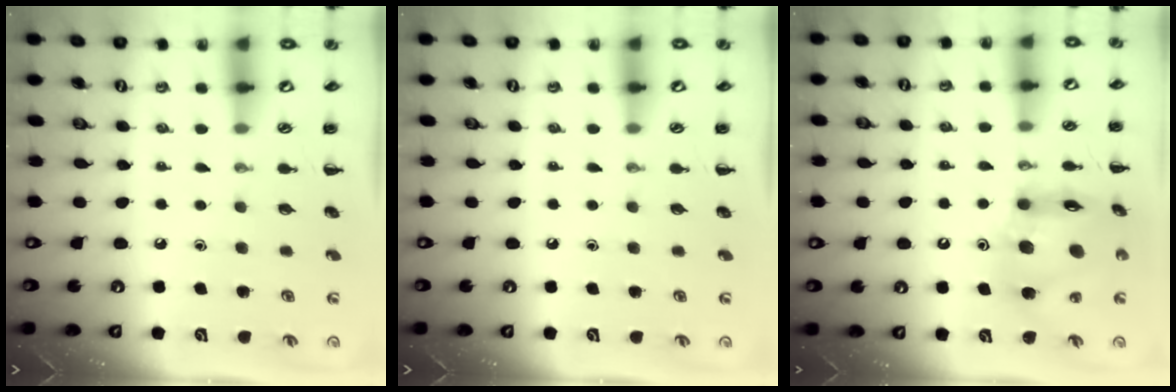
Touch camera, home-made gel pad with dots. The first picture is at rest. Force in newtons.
{"total": 0.0}
{"total": 13.7, "press": 13.2, "slide": 3.8}